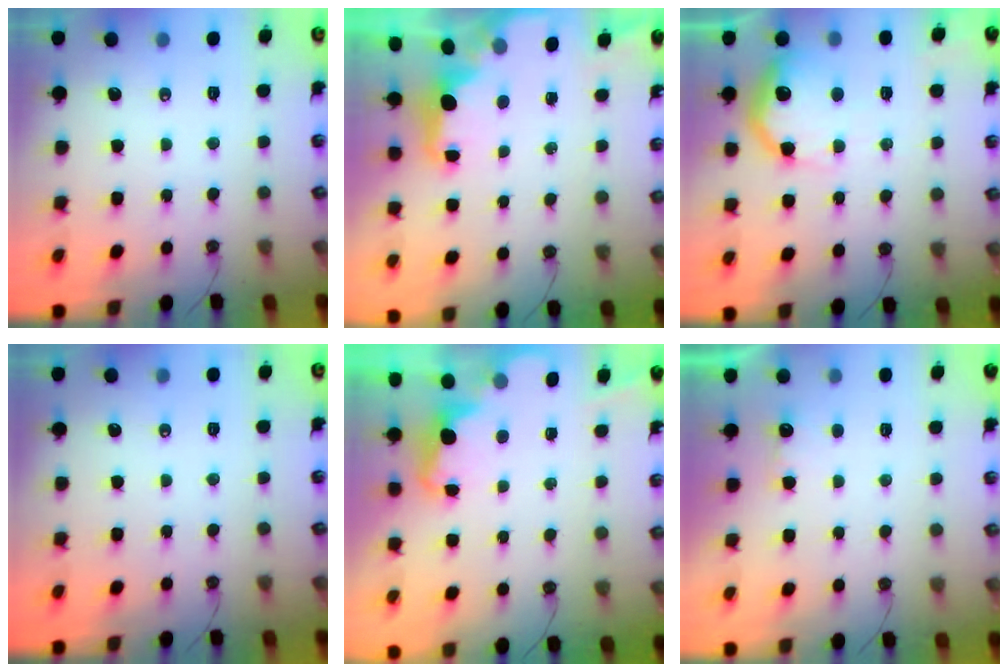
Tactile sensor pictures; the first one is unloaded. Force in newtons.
{"total": 1.9, "press": 1.8, "slide": 0.7}
{"total": 17.2, "press": 17.1, "slide": 1.1}
{"total": 0.0}
{"total": 2.5, "press": 2.4, "slide": 0.5}
{"total": 2.1, "press": 1.9, "slide": 0.8}